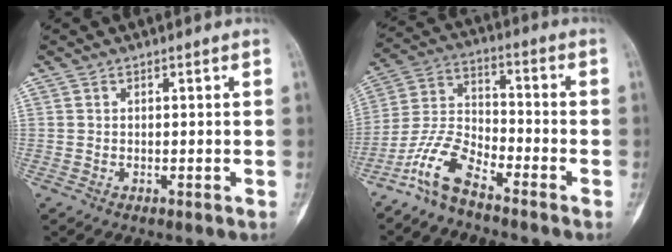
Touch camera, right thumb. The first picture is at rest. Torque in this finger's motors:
{"motor_torque": [0.20, 0.16, 0.95, -0.83, 0.12]}